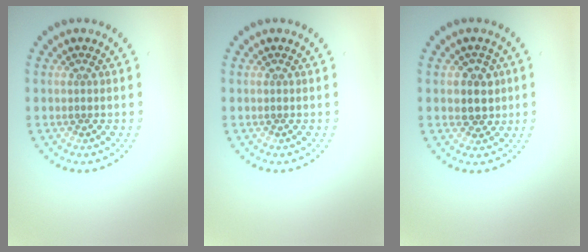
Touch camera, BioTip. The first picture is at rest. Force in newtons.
{"total": 0.0}
{"total": 2.6, "press": 2.4, "slide": 1.0}